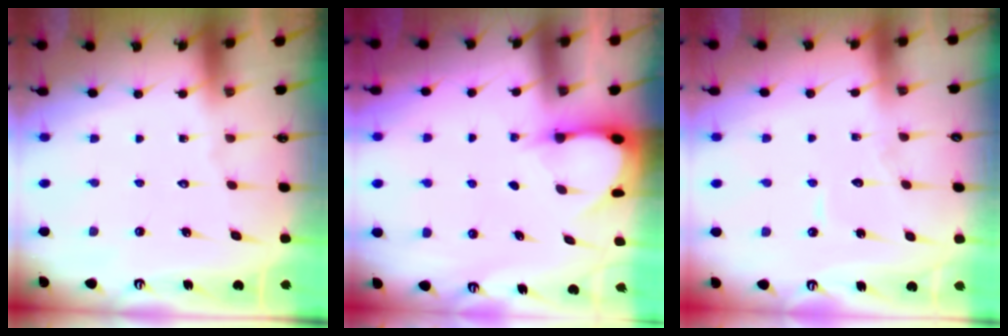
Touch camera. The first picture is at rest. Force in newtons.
{"total": 3.1, "press": 3.1, "slide": 0.4}
{"total": 5.2, "press": 5.2, "slide": 0.4}